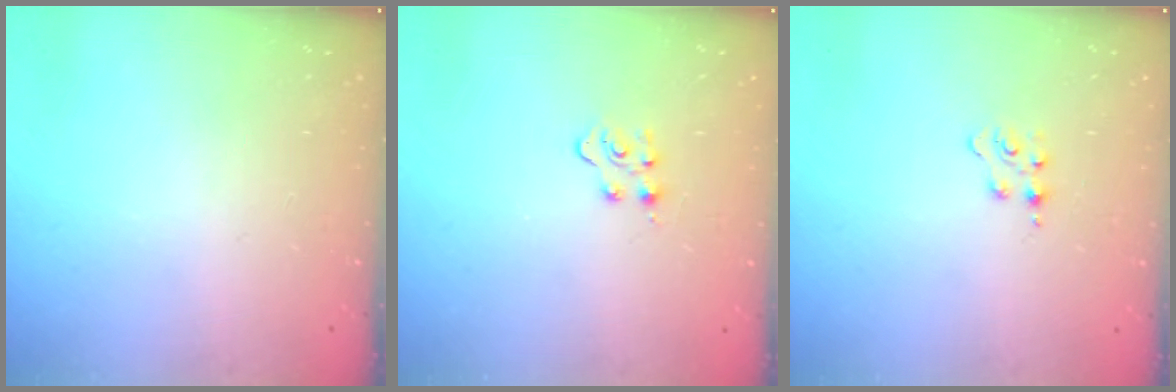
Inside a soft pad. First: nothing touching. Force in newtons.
{"total": 3.6, "press": 3.6, "slide": 0.5}
{"total": 2.3, "press": 2.3, "slide": 0.4}